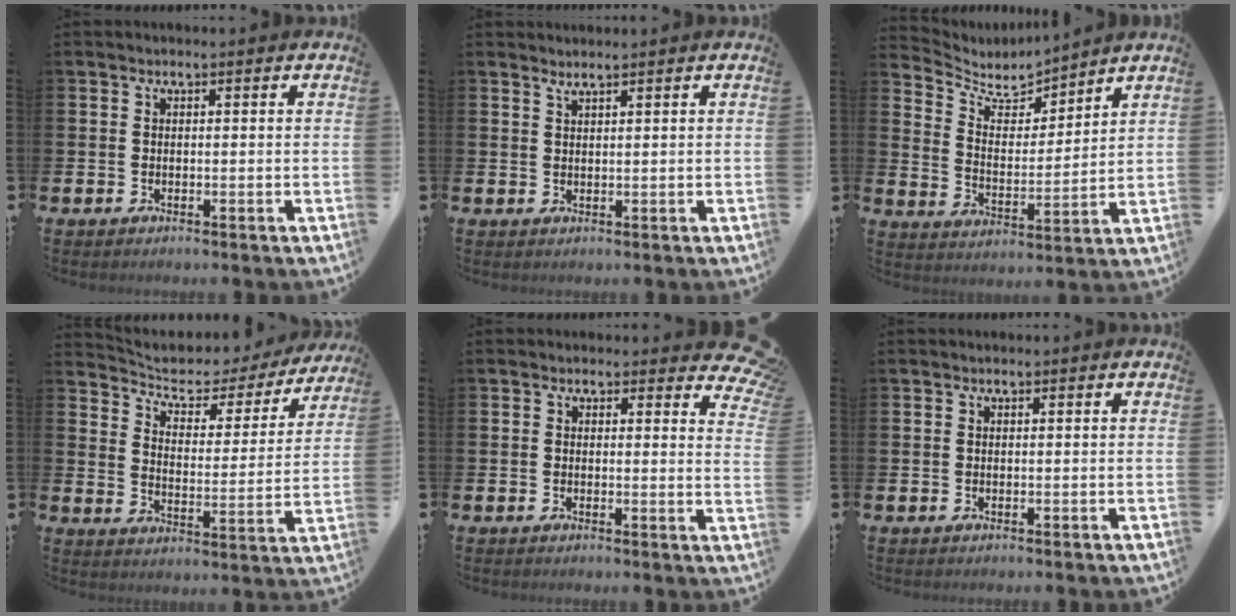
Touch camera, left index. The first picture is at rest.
{"total": 1.2, "force": [1.2, -0.2, 0.0], "torque": [-0.001, -0.004, 0.023]}
{"total": 6.0, "force": [5.6, 2.0, 0.9], "torque": [-0.056, -0.044, 0.096]}
{"total": 5.2, "force": [4.6, 2.0, 1.2], "torque": [-0.057, -0.036, 0.072]}
{"total": 2.4, "force": [2.0, 1.2, 0.4], "torque": [0.008, -0.014, 0.029]}
{"total": 0.0}